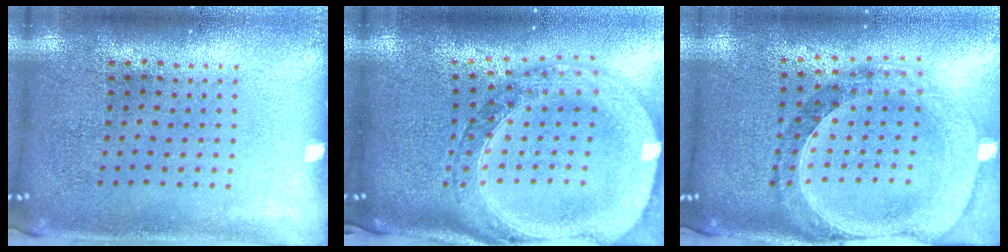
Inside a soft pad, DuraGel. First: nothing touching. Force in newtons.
{"total": 3.8, "press": 2.9, "slide": 2.4}
{"total": 1.4, "press": 1.4, "slide": 0.3}